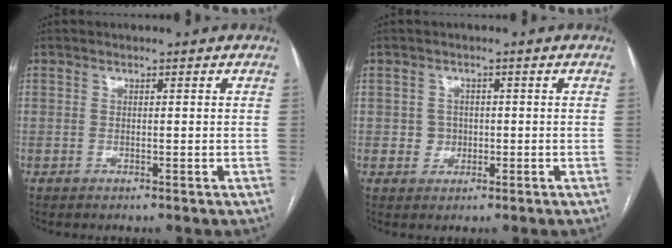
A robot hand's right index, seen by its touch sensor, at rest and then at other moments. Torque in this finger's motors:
{"motor_torque": [0.27, -0.02, -0.01, 0.00]}